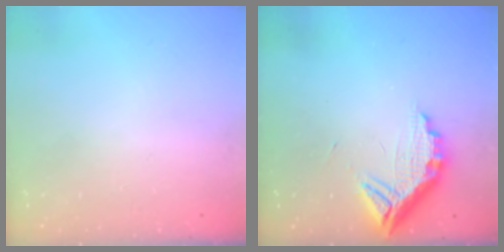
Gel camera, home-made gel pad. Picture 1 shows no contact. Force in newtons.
{"total": 12.6, "press": 12.6, "slide": 1.0}